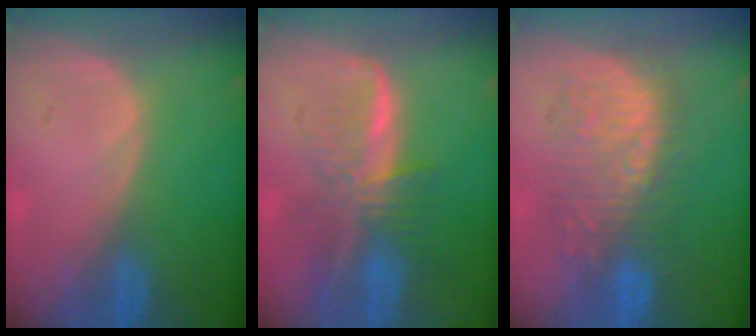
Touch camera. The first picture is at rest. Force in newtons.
{"total": 8.2, "press": 7.0, "slide": 4.3}
{"total": 9.2, "press": 9.2, "slide": 0.3}